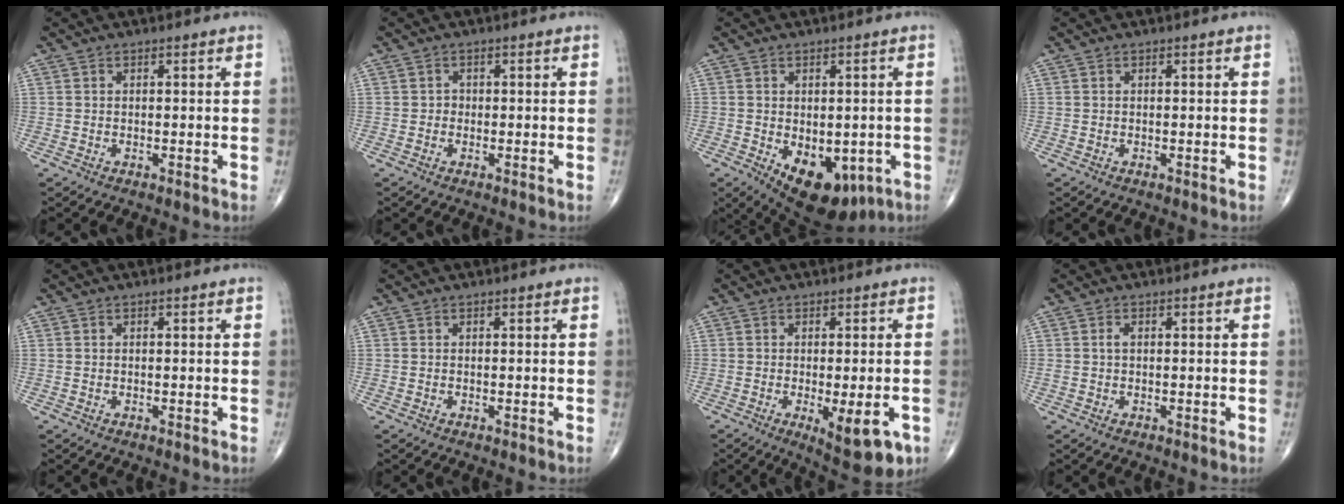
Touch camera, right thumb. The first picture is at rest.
{"total": 1.0, "force": [-0.2, 0.9, 0.2], "torque": [0.005, 0.004, -0.008]}
{"total": 13.4, "force": [-4.6, 7.8, 9.8], "torque": [-0.124, -0.011, -0.048]}
{"total": 0.0}
{"total": 0.0}
{"total": 0.0}
{"total": 10.1, "force": [-3.6, 3.5, 8.8], "torque": [-0.112, -0.008, -0.042]}
{"total": 1.2, "force": [0.1, 0.7, 0.9], "torque": [-0.019, 0.000, 0.001]}